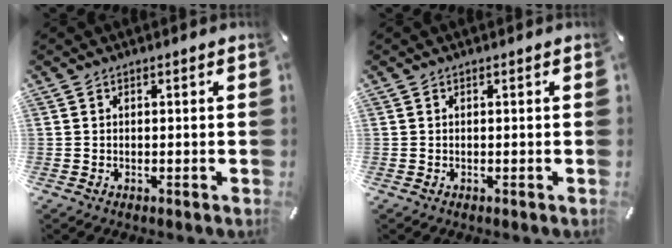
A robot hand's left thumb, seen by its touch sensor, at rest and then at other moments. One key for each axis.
{"total": 0.0}